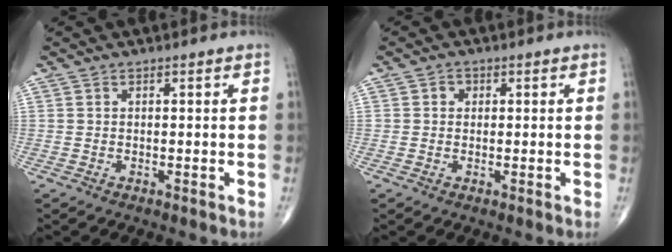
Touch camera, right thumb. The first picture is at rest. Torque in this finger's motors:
{"motor_torque": [0.23, 0.49, 0.21, 0.15, 0.03]}